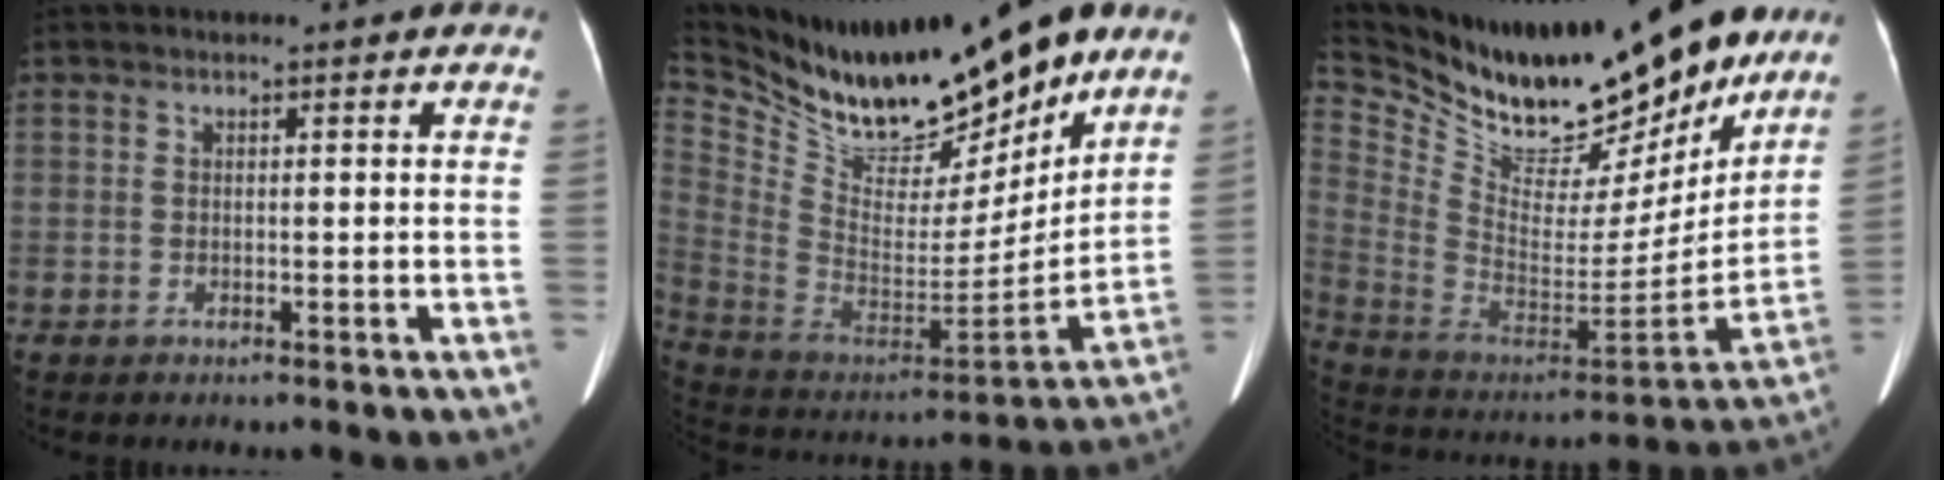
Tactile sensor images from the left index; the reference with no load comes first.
{"total": 23.9, "force": [19.1, 6.6, 12.7], "torque": [-0.238, -0.025, 0.322]}
{"total": 29.7, "force": [24.1, 10.0, 14.2], "torque": [-0.274, -0.022, 0.382]}